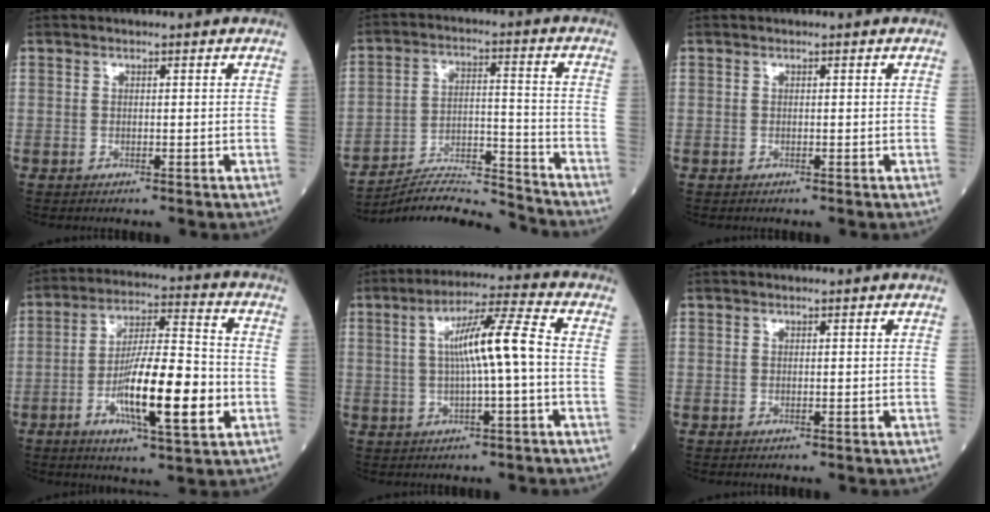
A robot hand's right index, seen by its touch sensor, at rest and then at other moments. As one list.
[{"total": 11.9, "force": [-11.7, -1.2, 1.2], "torque": [-0.020, 0.023, -0.208]}, {"total": 0.0}, {"total": 15.0, "force": [-4.1, 2.2, 14.2], "torque": [-0.250, -0.005, -0.070]}, {"total": 9.2, "force": [0.2, 0.0, 9.2], "torque": [-0.161, 0.018, 0.001]}, {"total": 0.0}]